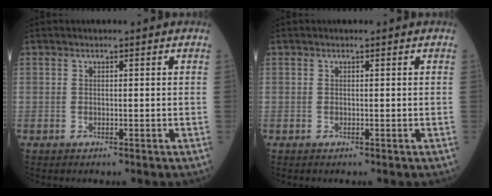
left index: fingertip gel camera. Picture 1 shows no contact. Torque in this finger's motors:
{"motor_torque": [0.18, -0.14, 0.08, 0.01]}